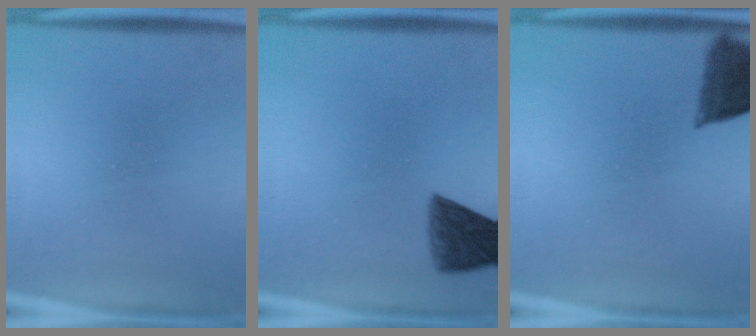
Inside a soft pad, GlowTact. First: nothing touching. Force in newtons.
{"total": 7.6}
{"total": 9.5}